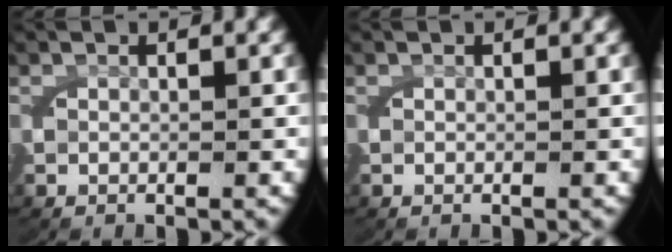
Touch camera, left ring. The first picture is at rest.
{"total": 0.0}